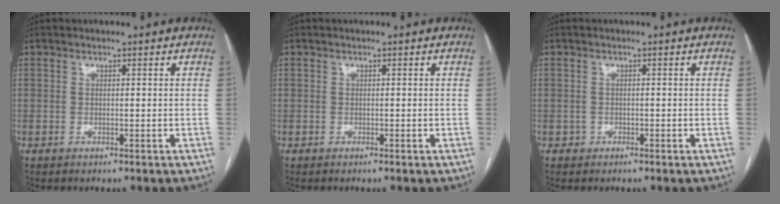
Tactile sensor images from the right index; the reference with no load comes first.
{"total": 0.0}
{"total": 1.0, "force": [-0.5, 0.9, -0.1], "torque": [0.001, 0.006, -0.010]}